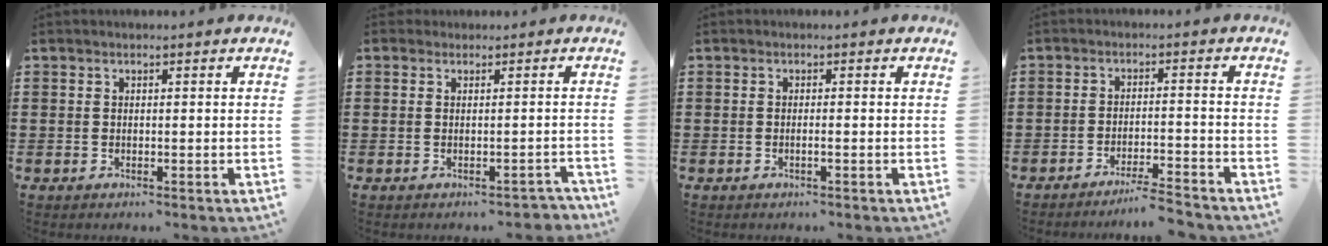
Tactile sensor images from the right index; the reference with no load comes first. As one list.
[{"total": 1.2, "force": [-0.6, 1.0, 0.2], "torque": [-0.007, 0.005, -0.013]}, {"total": 0.8, "force": [-0.3, -0.1, 0.7], "torque": [-0.012, -0.003, -0.006]}, {"total": 3.9, "force": [-3.6, -0.5, 1.2], "torque": [-0.023, -0.009, -0.072]}]